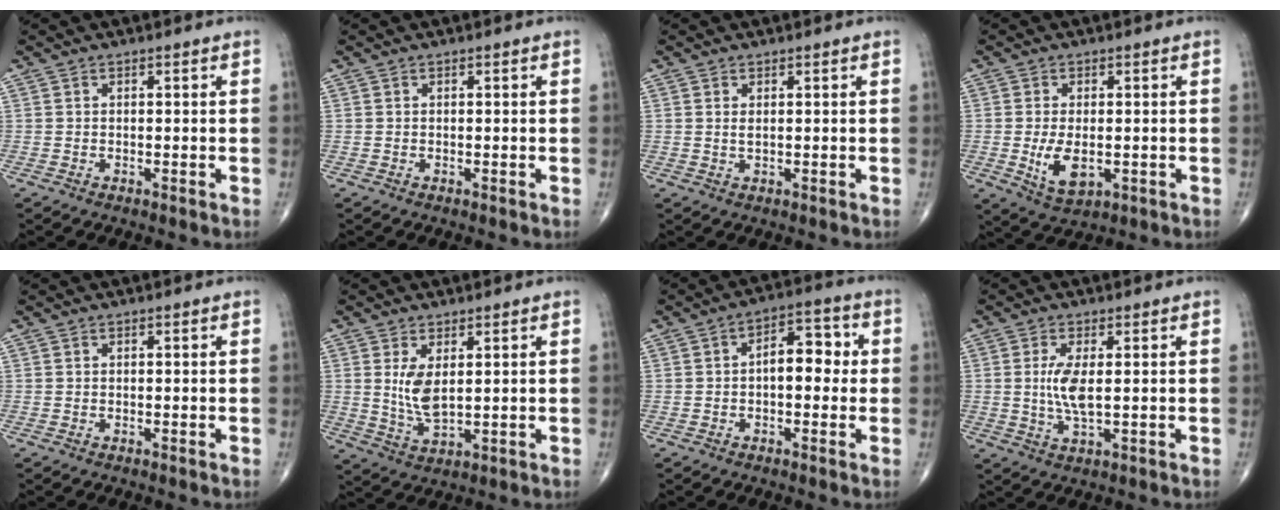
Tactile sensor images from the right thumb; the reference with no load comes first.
{"total": 0.0}
{"total": 1.0, "force": [0.4, 0.3, 0.9], "torque": [-0.018, 0.000, 0.008]}
{"total": 6.6, "force": [-1.0, 3.5, 5.5], "torque": [-0.092, -0.012, -0.008]}
{"total": 0.0}
{"total": 6.0, "force": [1.4, 2.7, 5.2], "torque": [-0.099, -0.018, 0.039]}
{"total": 7.7, "force": [0.2, 4.3, 6.4], "torque": [-0.068, 0.024, -0.007]}
{"total": 5.5, "force": [0.5, 1.7, 5.2], "torque": [-0.117, -0.013, 0.013]}